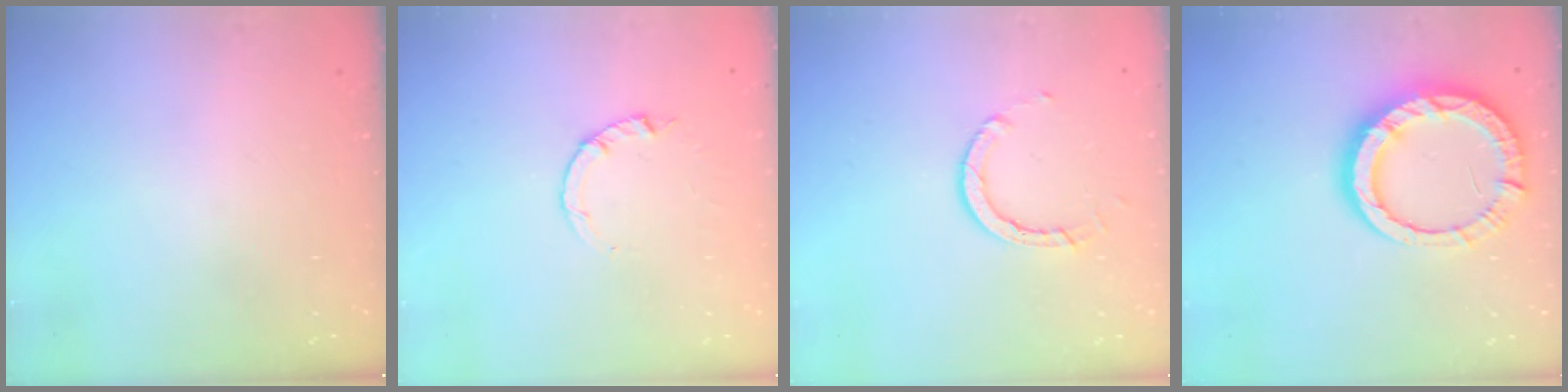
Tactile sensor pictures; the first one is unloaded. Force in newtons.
{"total": 0.9, "press": 0.8, "slide": 0.2}
{"total": 4.9, "press": 4.9, "slide": 0.5}
{"total": 13.3, "press": 13.2, "slide": 1.6}